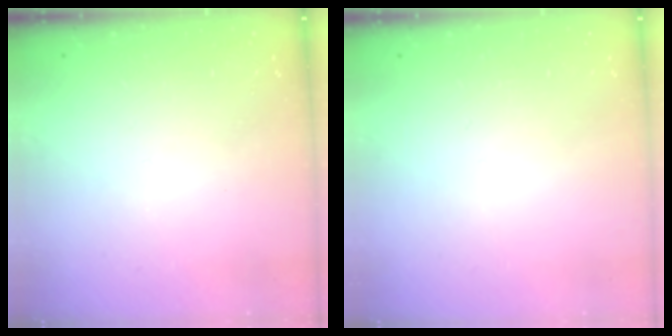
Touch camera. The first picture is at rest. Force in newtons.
{"total": 1.8, "press": 1.8, "slide": 0.1}